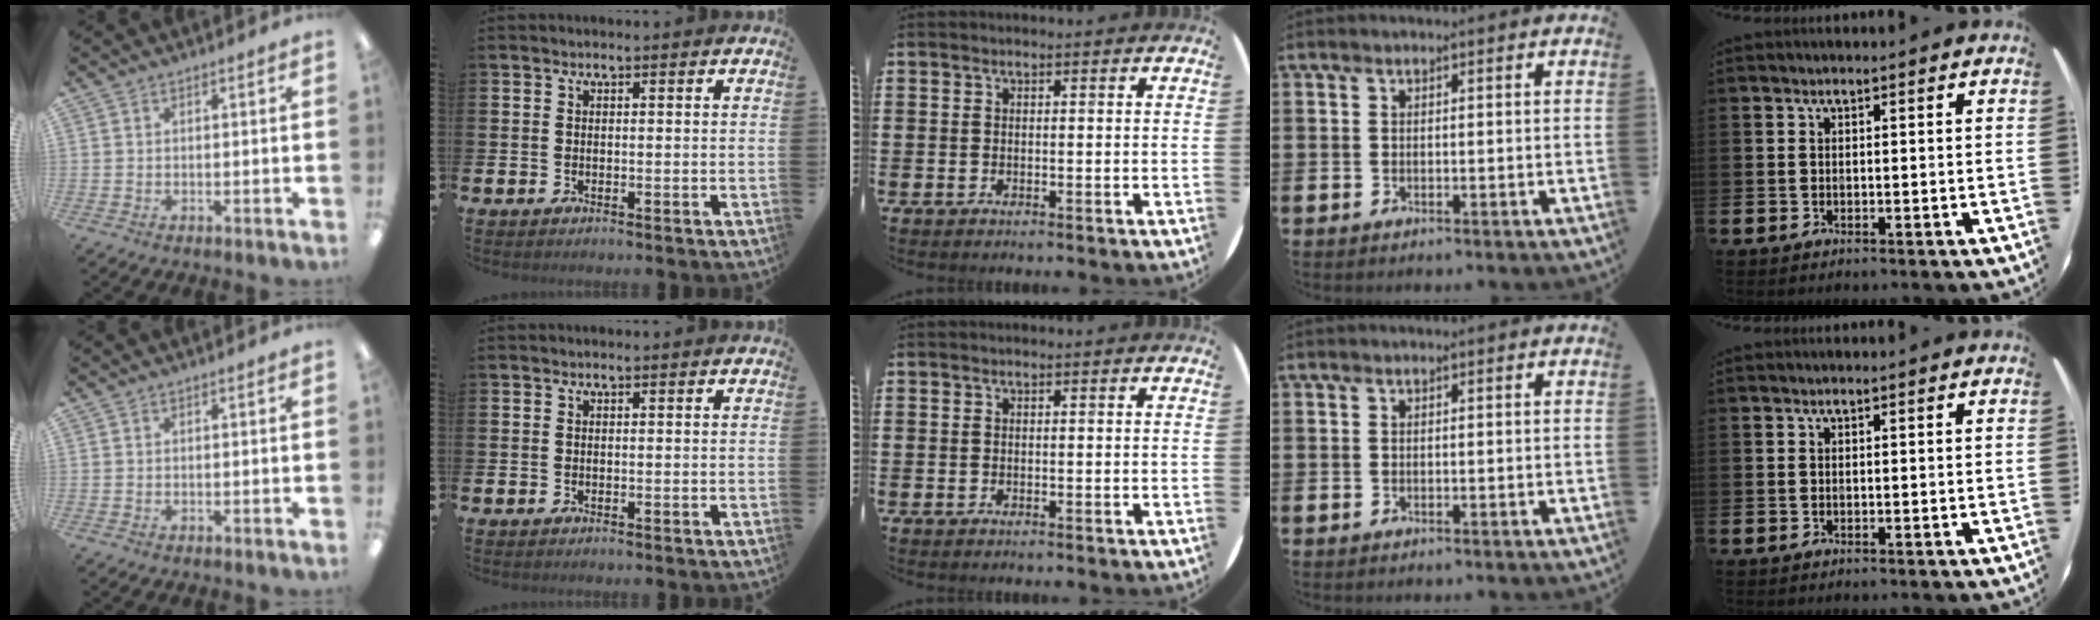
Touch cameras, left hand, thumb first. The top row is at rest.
{}